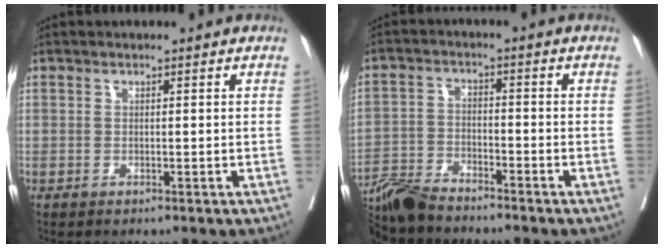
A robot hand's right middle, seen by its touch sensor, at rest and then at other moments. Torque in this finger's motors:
{"motor_torque": [-0.11, -0.77, 0.05, 0.06]}